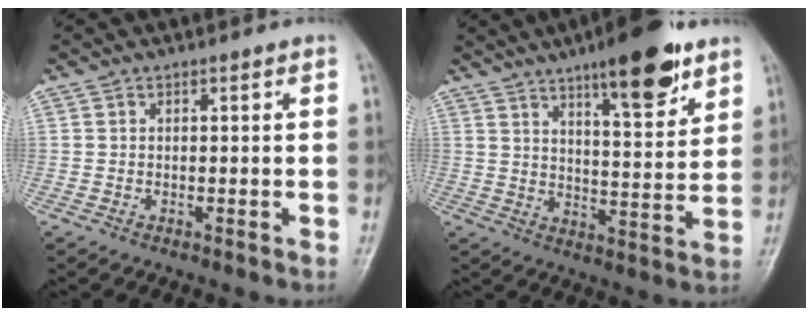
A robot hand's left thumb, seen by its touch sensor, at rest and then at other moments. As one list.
[{"total": 14.8, "force": [9.4, 4.0, 10.7], "torque": [-0.134, -0.052, 0.141]}]